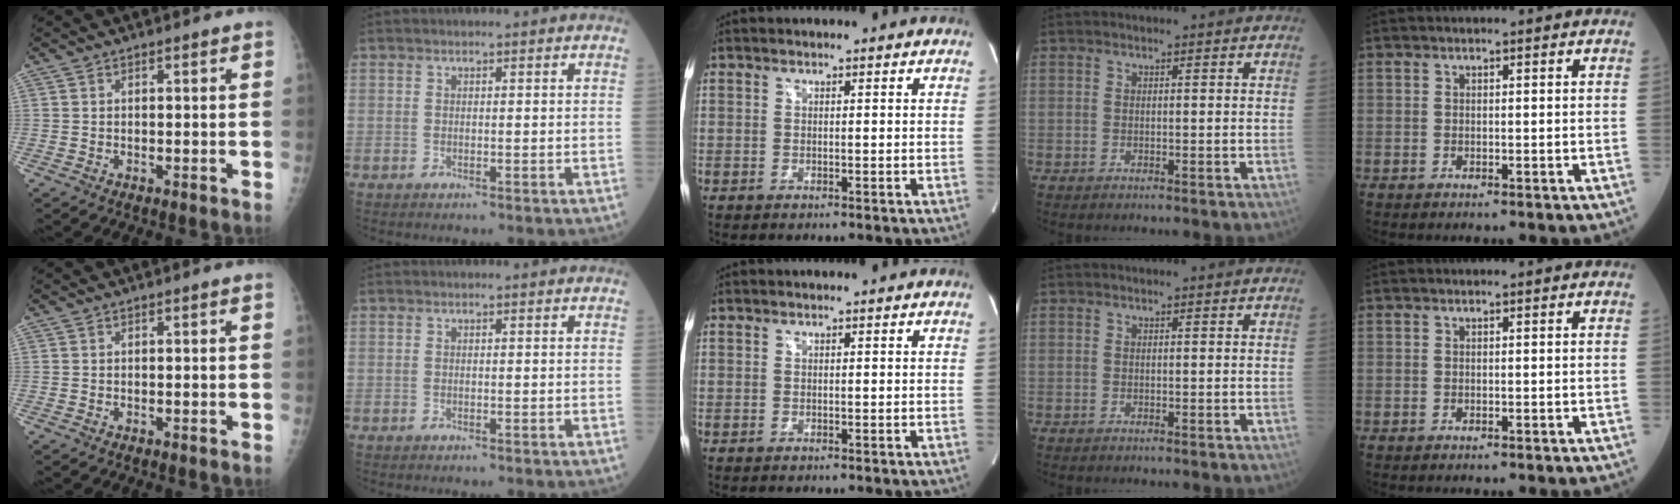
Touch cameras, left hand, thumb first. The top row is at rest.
{}